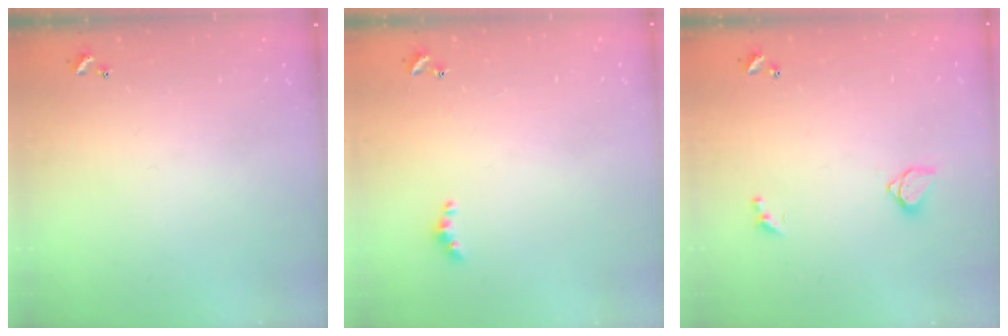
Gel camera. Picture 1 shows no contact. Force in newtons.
{"total": 3.5, "press": 3.5, "slide": 0.5}
{"total": 1.6, "press": 1.5, "slide": 0.4}